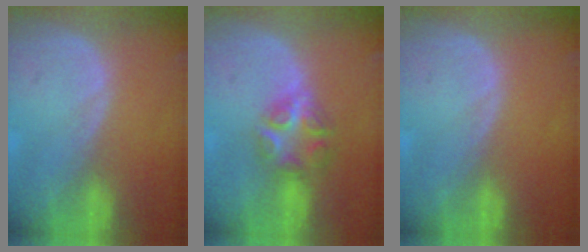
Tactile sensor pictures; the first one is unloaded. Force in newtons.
{"total": 6.1, "press": 5.4, "slide": 2.8}
{"total": 0.0}